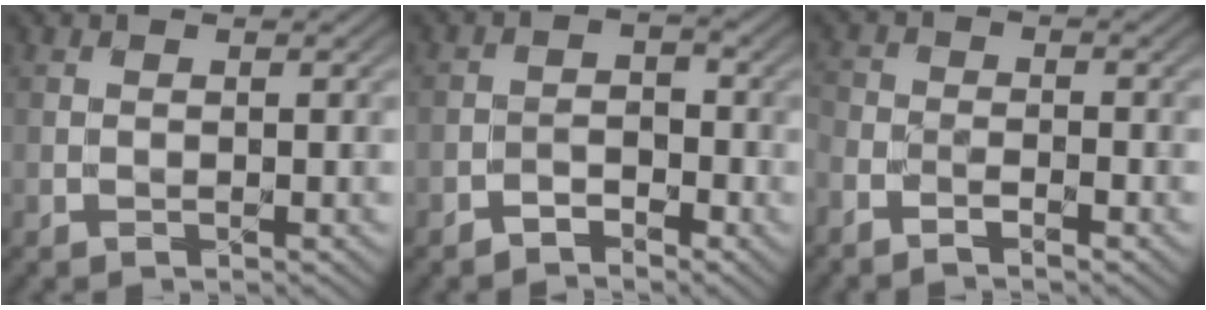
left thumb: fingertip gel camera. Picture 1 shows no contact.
{"total": 2.3, "force": [-1.7, 1.4, -0.5], "torque": [0.038, 0.006, -0.043]}
{"total": 3.1, "force": [-2.7, 1.0, 1.2], "torque": [-0.009, -0.002, -0.053]}